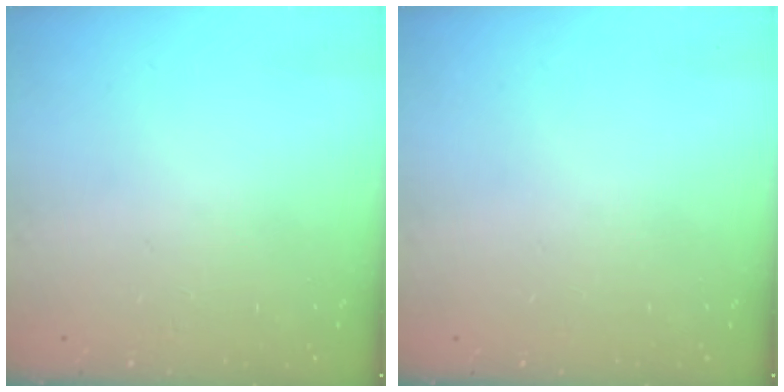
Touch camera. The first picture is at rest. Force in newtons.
{"total": 0.0}